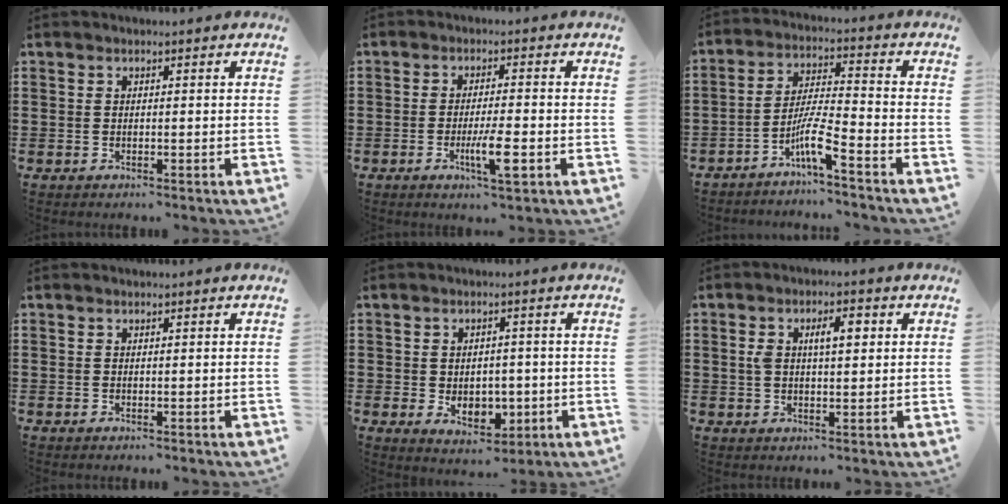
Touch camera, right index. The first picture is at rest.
{"total": 5.9, "force": [-2.1, 0.9, 5.4], "torque": [-0.107, -0.015, -0.038]}
{"total": 6.8, "force": [-4.6, 0.4, 5.1], "torque": [-0.112, -0.010, -0.092]}
{"total": 0.0}
{"total": 4.0, "force": [-0.5, 3.1, 2.6], "torque": [-0.040, 0.003, -0.015]}
{"total": 4.7, "force": [1.1, 2.0, 4.1], "torque": [-0.066, 0.006, 0.012]}